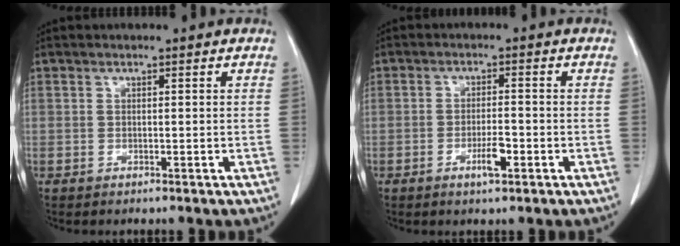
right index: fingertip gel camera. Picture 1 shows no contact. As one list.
[{"total": 3.5, "force": [-1.6, 0.7, 3.1], "torque": [-0.054, 0.001, -0.026]}]